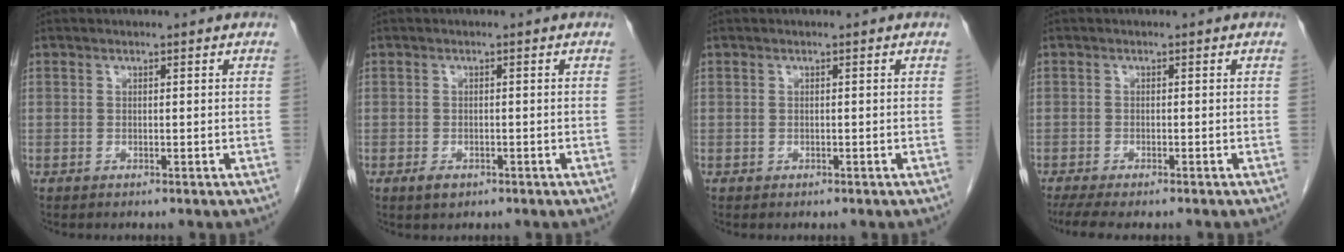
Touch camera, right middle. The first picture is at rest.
{"total": 1.7, "force": [-0.9, 1.0, 1.0], "torque": [-0.020, 0.001, -0.008]}
{"total": 0.0}
{"total": 6.6, "force": [-5.4, 1.5, 3.5], "torque": [-0.051, -0.011, -0.083]}